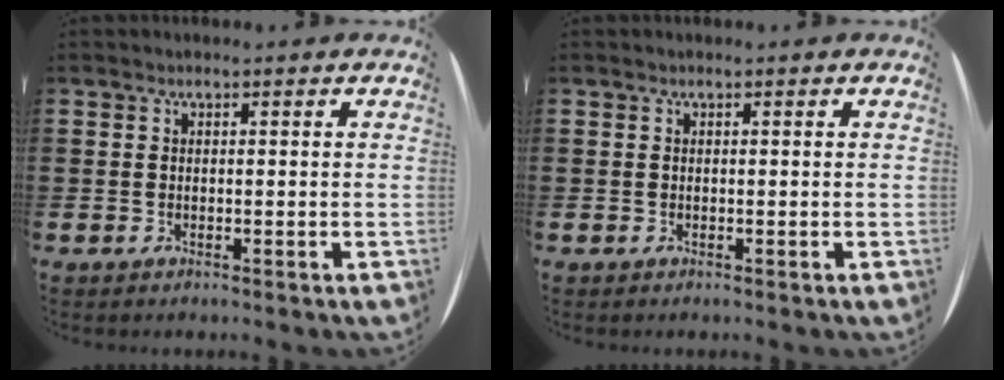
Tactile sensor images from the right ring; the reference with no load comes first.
{"total": 0.0}